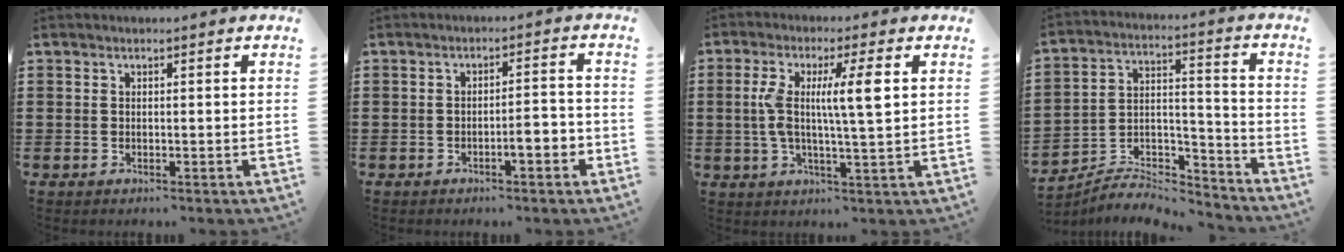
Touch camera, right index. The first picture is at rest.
{"total": 3.6, "force": [-1.6, 0.8, 3.2], "torque": [-0.054, 0.004, -0.031]}
{"total": 8.2, "force": [1.4, 1.2, 8.0], "torque": [-0.154, -0.003, 0.019]}
{"total": 6.1, "force": [-5.8, 1.6, 1.1], "torque": [-0.020, 0.007, -0.114]}